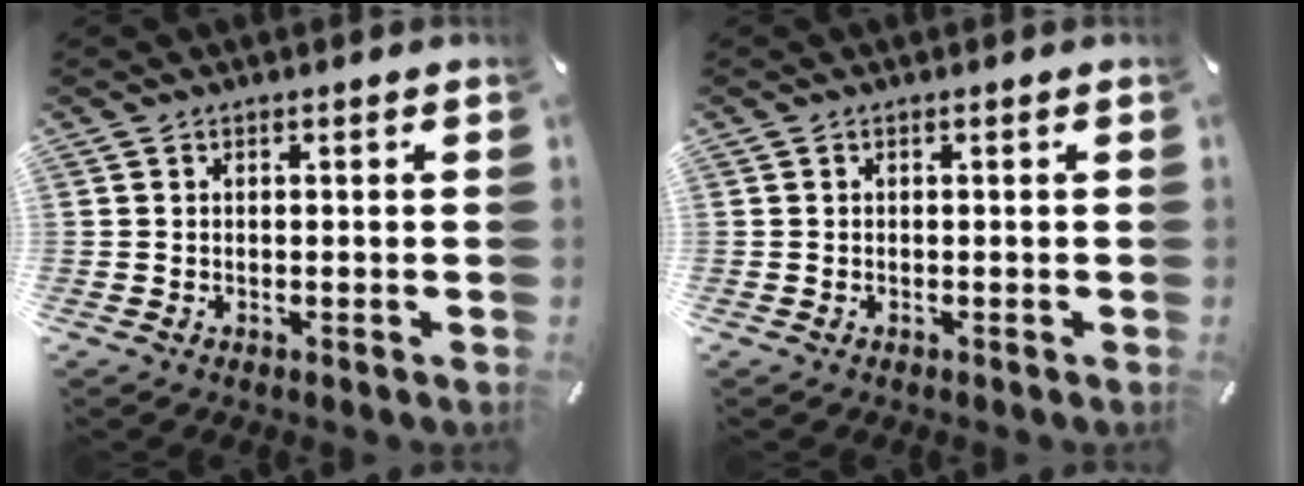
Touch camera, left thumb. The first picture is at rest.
{"total": 0.0}